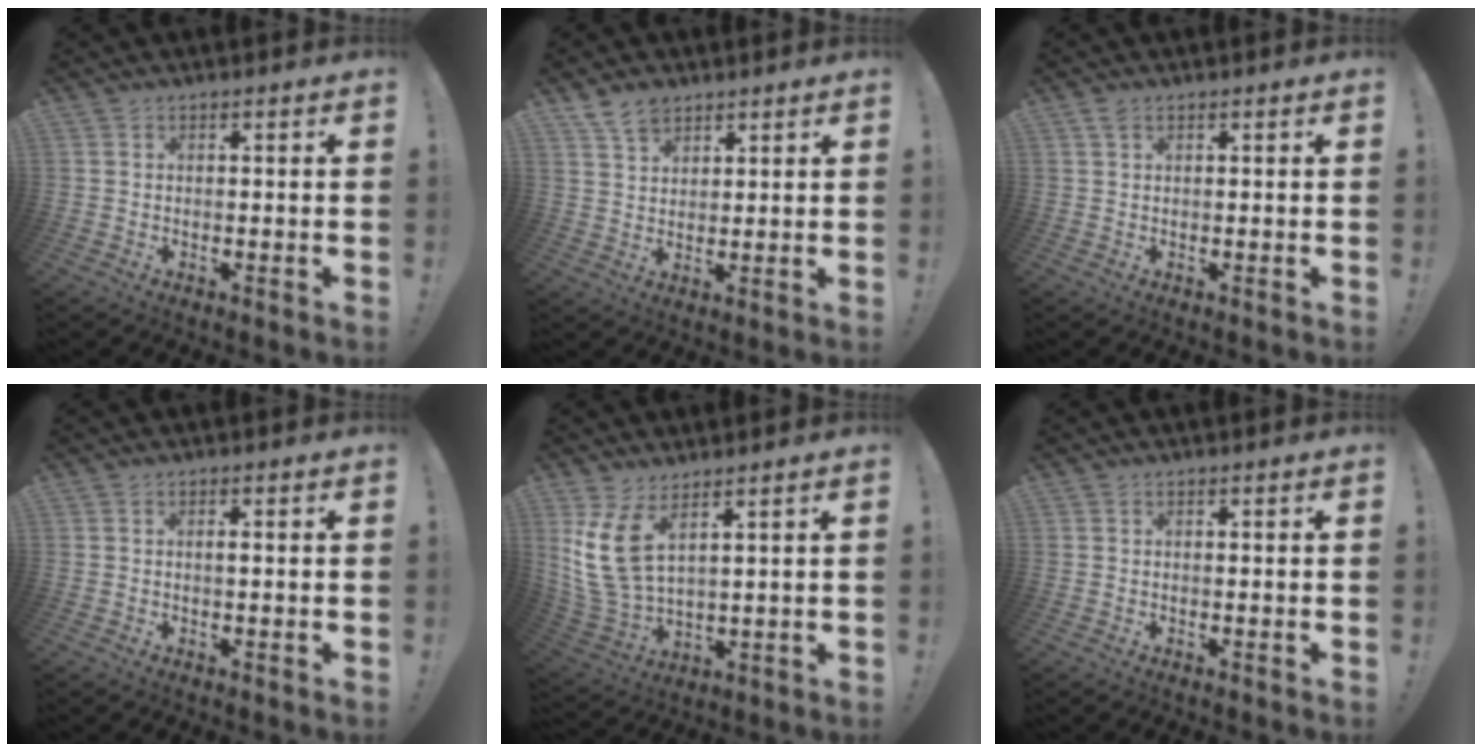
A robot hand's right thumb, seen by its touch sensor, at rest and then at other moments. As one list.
[{"total": 6.2, "force": [4.8, 3.5, 2.0], "torque": [-0.039, -0.022, 0.092]}, {"total": 1.1, "force": [0.7, 0.5, 0.7], "torque": [-0.014, 0.001, 0.012]}, {"total": 0.8, "force": [0.0, 0.0, 0.8], "torque": [-0.012, -0.001, -0.001]}, {"total": 10.8, "force": [5.7, 4.8, 7.8], "torque": [-0.152, -0.033, 0.113]}, {"total": 0.0}]